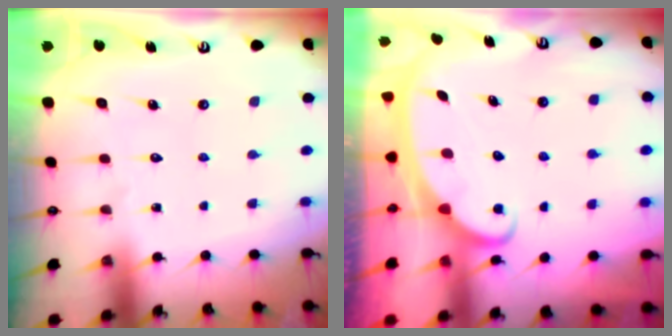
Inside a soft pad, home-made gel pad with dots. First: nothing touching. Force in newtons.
{"total": 2.2, "press": 2.1, "slide": 0.4}